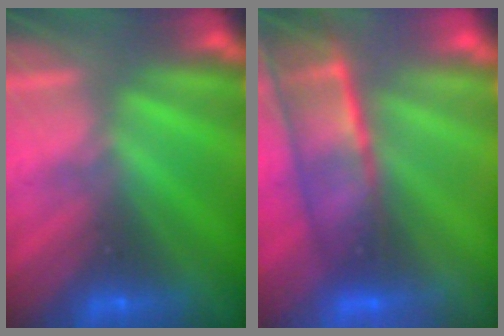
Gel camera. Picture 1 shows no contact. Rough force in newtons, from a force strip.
{"total": 7.2}